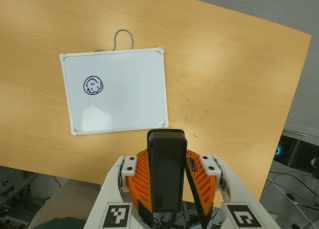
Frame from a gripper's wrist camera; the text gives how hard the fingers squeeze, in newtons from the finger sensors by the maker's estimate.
{"total": 5.6, "left": 4.6, "right": 6.7}